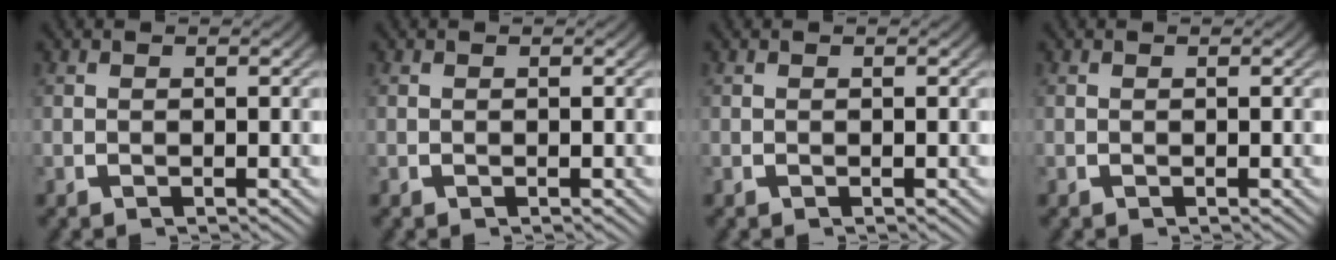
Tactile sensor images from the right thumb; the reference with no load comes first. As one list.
[{"total": 0.0}, {"total": 0.0}, {"total": 0.0}]